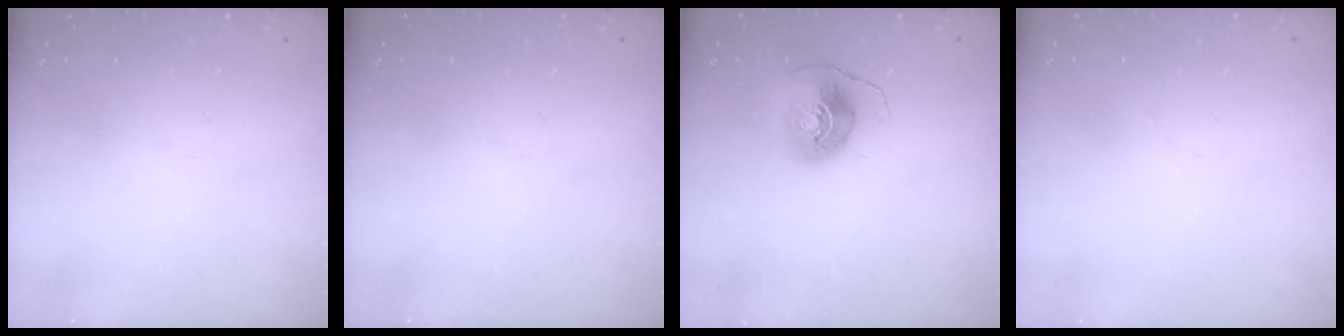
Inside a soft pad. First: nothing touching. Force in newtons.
{"total": 0.0}
{"total": 8.4, "press": 8.3, "slide": 0.7}
{"total": 1.1, "press": 1.1, "slide": 0.1}